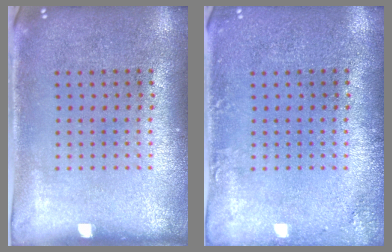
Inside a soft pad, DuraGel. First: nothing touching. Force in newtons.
{"total": 1.3, "press": 1.3, "slide": 0.0}